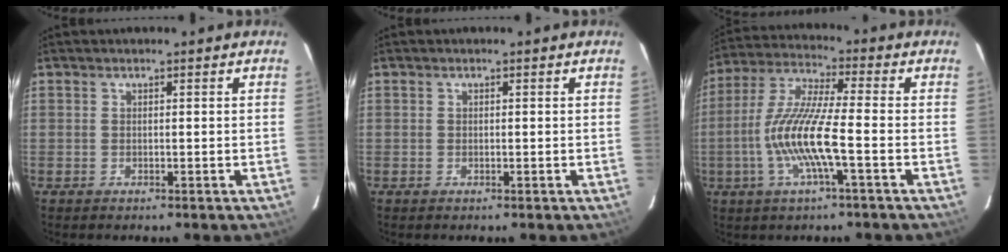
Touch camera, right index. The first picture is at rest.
{"total": 0.0}
{"total": 12.7, "force": [-3.6, 1.1, 12.1], "torque": [-0.249, -0.001, -0.071]}